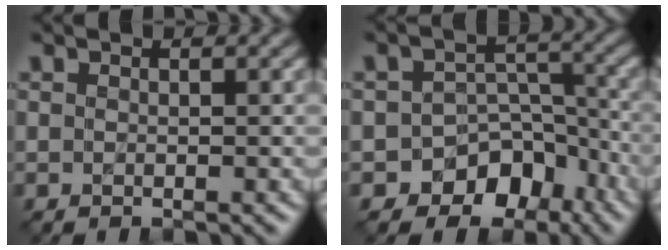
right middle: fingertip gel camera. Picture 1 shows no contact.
{"total": 8.2, "force": [-5.6, 5.5, 2.2], "torque": [0.004, 0.008, -0.083]}